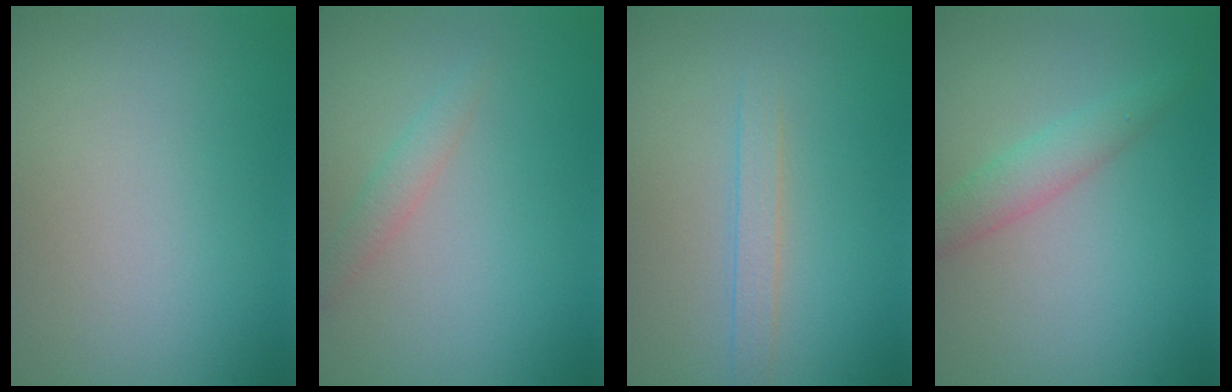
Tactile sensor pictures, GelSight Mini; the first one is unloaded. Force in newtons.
{"total": 1.5, "press": 1.5, "slide": 0.2}
{"total": 1.7, "press": 1.7, "slide": 0.0}
{"total": 2.5, "press": 2.5, "slide": 0.1}